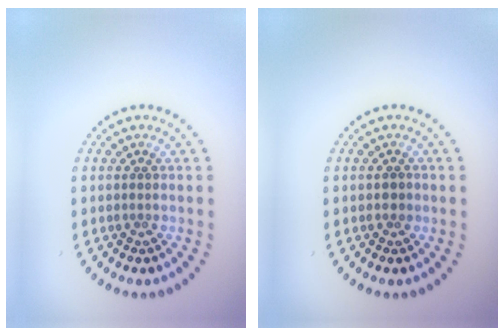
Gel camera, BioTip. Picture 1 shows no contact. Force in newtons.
{"total": 0.8, "press": 0.7, "slide": 0.1}